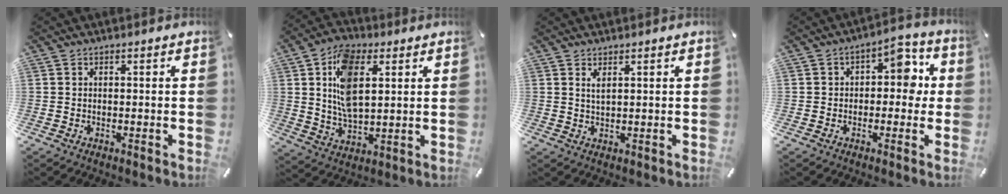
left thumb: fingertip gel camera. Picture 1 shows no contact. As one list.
[{"total": 13.1, "force": [3.7, 8.0, 9.7], "torque": [-0.210, 0.002, 0.064]}, {"total": 2.0, "force": [1.2, 0.5, 1.5], "torque": [-0.033, 0.000, 0.022]}, {"total": 8.0, "force": [0.9, 5.3, 5.9], "torque": [-0.059, -0.003, 0.004]}]